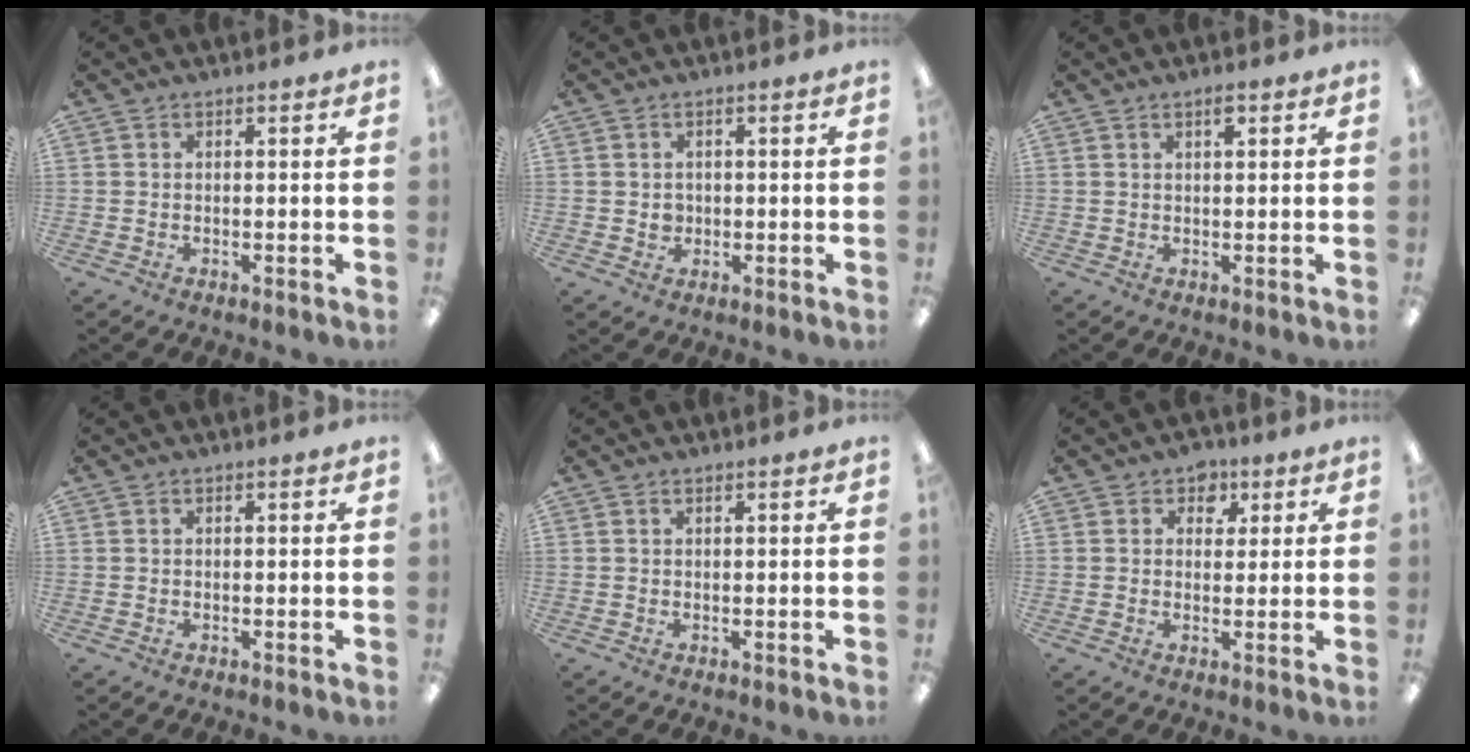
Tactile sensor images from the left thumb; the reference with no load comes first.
{"total": 2.0, "force": [0.4, 1.8, 0.7], "torque": [-0.007, 0.001, 0.005]}
{"total": 2.1, "force": [1.5, 0.5, 1.5], "torque": [-0.024, -0.002, 0.024]}
{"total": 0.0}
{"total": 0.5, "force": [0.4, 0.0, 0.3], "torque": [-0.007, 0.000, 0.008]}
{"total": 4.3, "force": [2.3, 3.5, 1.1], "torque": [-0.002, -0.005, 0.036]}